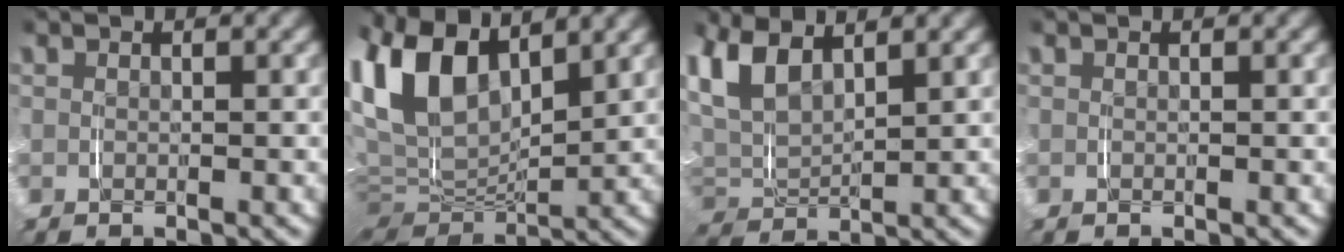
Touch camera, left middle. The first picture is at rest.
{"total": 13.3, "force": [4.6, 8.7, 9.0], "torque": [-0.208, -0.007, 0.087]}
{"total": 6.7, "force": [2.7, 4.5, 4.1], "torque": [-0.131, -0.008, 0.053]}
{"total": 0.0}